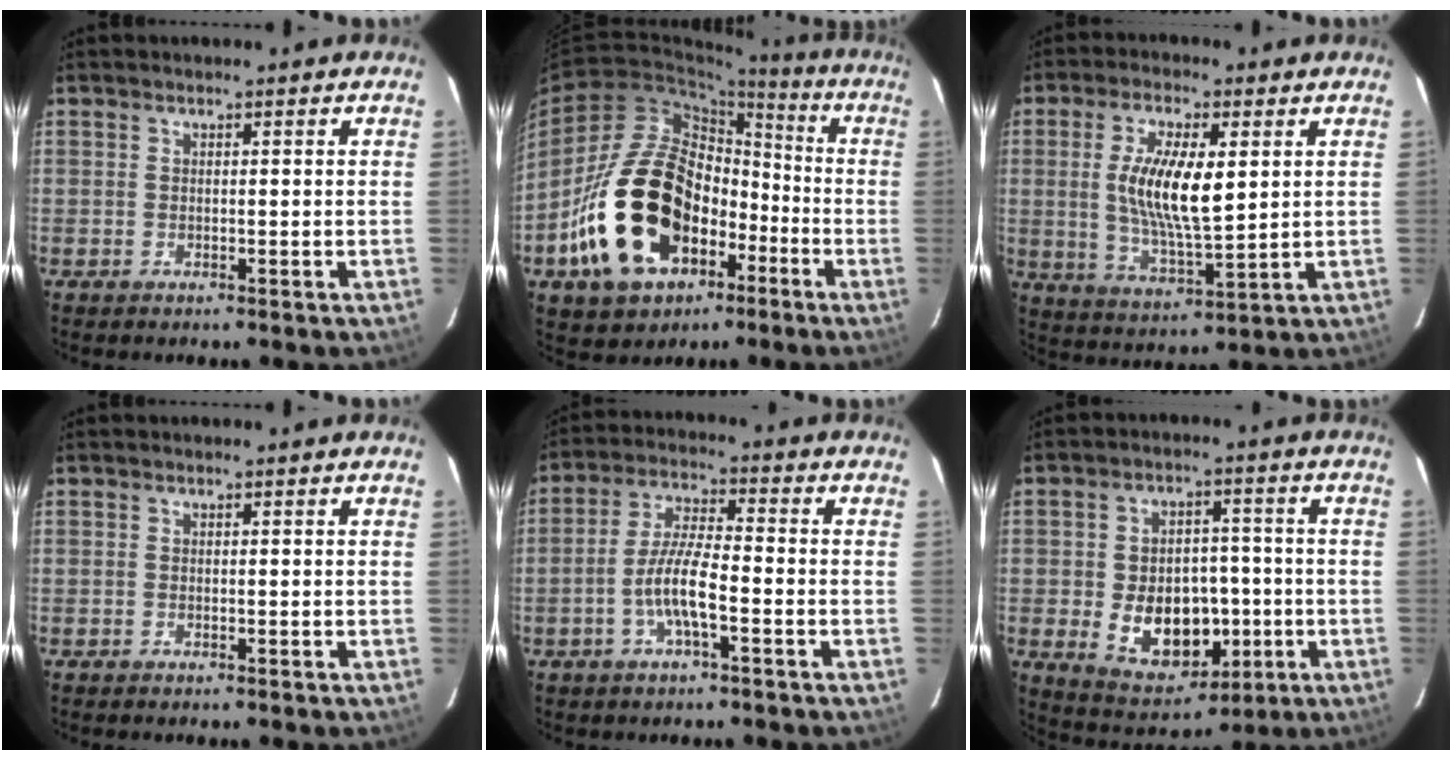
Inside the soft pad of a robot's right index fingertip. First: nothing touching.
{"total": 23.1, "force": [-8.8, 15.4, 14.8], "torque": [-0.301, 0.000, -0.125]}
{"total": 12.2, "force": [2.1, 4.1, 11.3], "torque": [-0.215, -0.004, 0.044]}
{"total": 0.0}
{"total": 7.4, "force": [-3.1, 1.2, 6.7], "torque": [-0.139, 0.007, -0.057]}
{"total": 13.4, "force": [-2.9, 9.4, 9.0], "torque": [-0.180, 0.006, -0.021]}